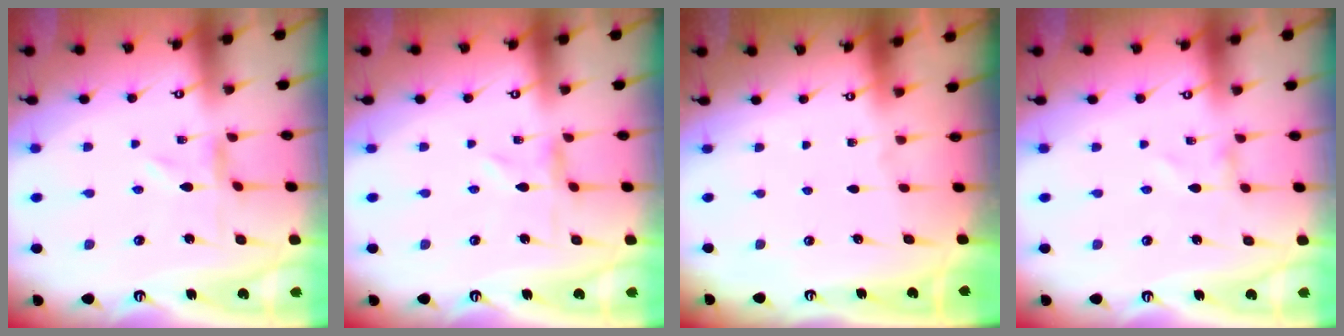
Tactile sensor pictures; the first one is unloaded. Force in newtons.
{"total": 0.7, "press": 0.7, "slide": 0.2}
{"total": 0.0}
{"total": 1.0, "press": 1.0, "slide": 0.1}